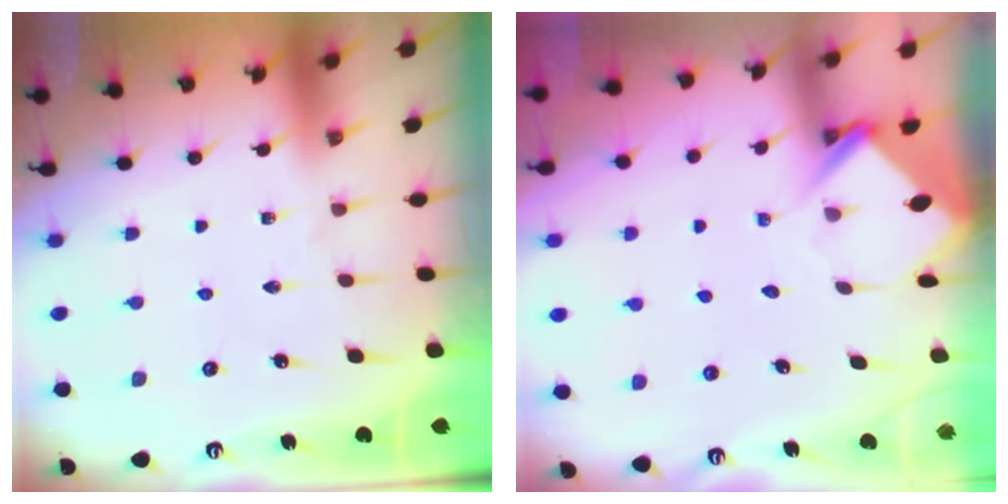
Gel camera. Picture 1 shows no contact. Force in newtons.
{"total": 3.8, "press": 3.8, "slide": 0.2}